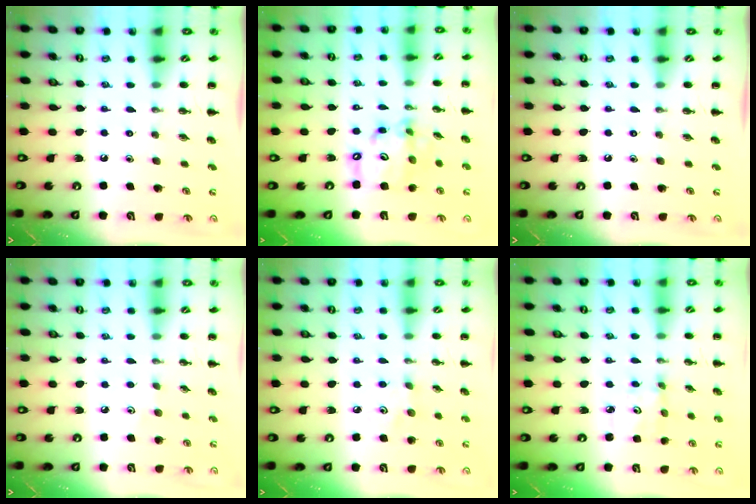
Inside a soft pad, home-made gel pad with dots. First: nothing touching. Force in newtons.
{"total": 12.8, "press": 12.4, "slide": 3.1}
{"total": 0.0}
{"total": 2.6, "press": 2.5, "slide": 0.8}
{"total": 2.4, "press": 2.3, "slide": 0.7}
{"total": 2.6, "press": 2.6, "slide": 0.3}